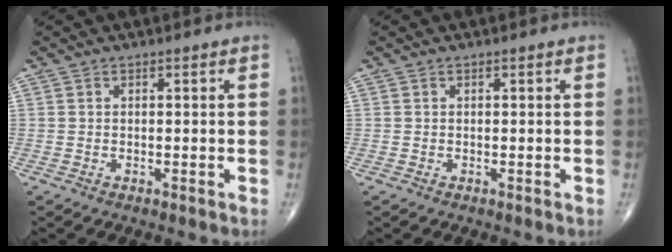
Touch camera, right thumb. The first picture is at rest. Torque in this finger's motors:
{"motor_torque": [0.00, 0.00, -0.30, -0.29, 0.04]}